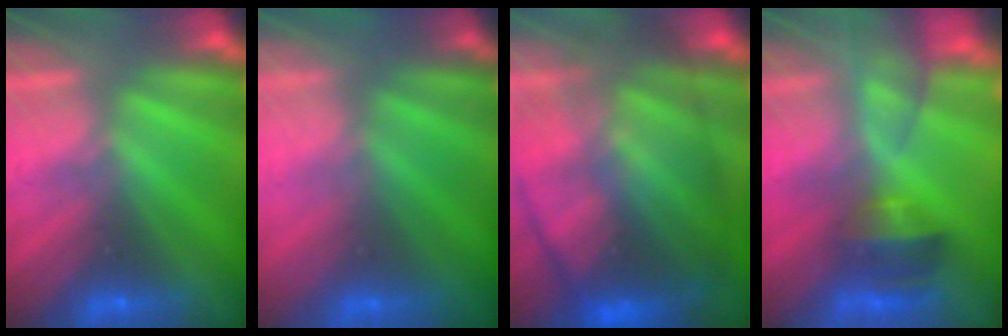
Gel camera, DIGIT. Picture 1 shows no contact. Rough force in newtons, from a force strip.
{"total": 2.9}
{"total": 6.9}
{"total": 9.1}